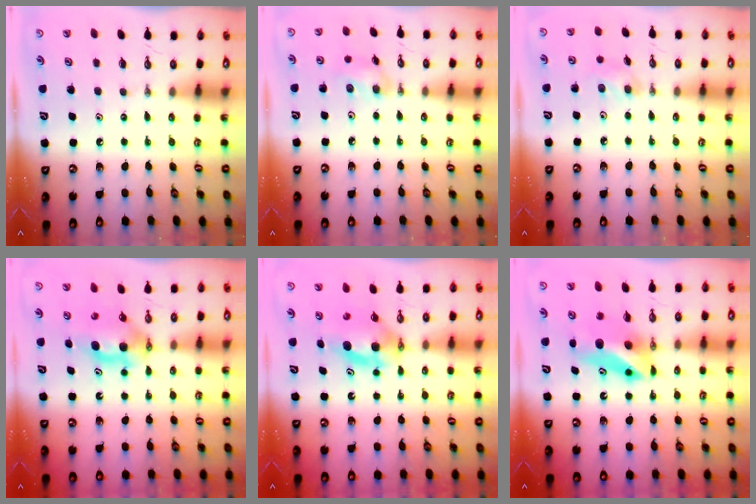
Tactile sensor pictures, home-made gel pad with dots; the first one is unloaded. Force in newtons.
{"total": 7.8, "press": 7.3, "slide": 2.8}
{"total": 4.7, "press": 4.4, "slide": 1.4}
{"total": 5.8, "press": 5.6, "slide": 1.4}
{"total": 6.6, "press": 6.0, "slide": 2.8}
{"total": 8.3, "press": 7.5, "slide": 3.7}